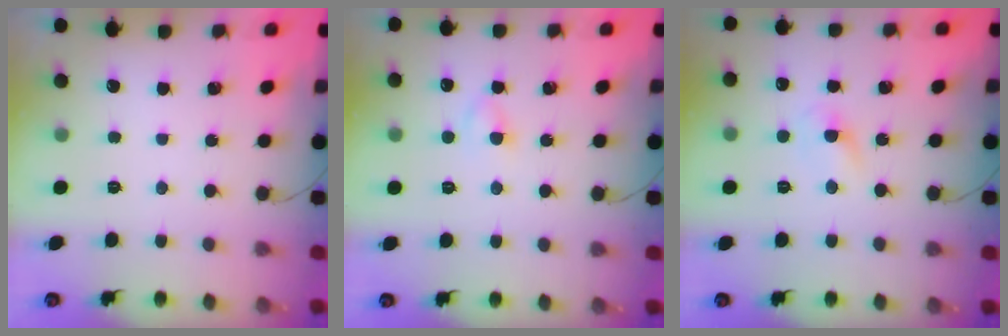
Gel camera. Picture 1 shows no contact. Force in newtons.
{"total": 2.9, "press": 2.8, "slide": 0.9}
{"total": 2.6, "press": 2.4, "slide": 1.1}